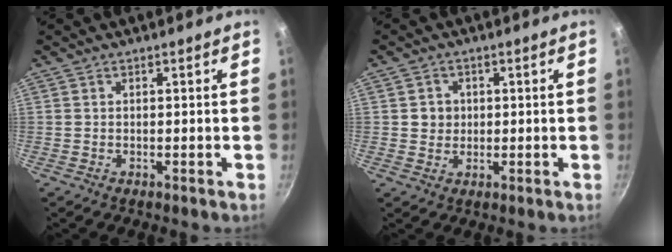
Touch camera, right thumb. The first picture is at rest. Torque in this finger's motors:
{"motor_torque": [-0.37, 0.23, 0.28, -0.20, -0.03]}